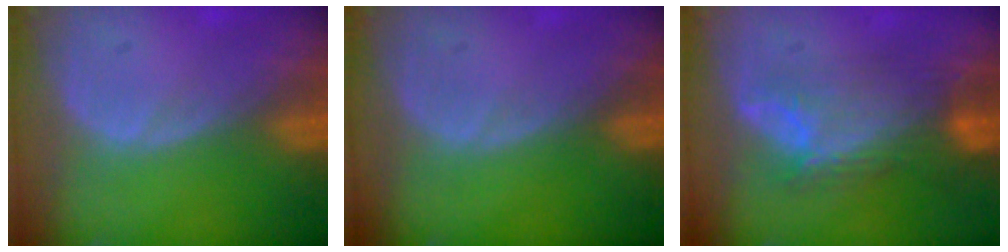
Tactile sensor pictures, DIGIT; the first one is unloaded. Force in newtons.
{"total": 0.0}
{"total": 8.2, "press": 7.6, "slide": 3.1}